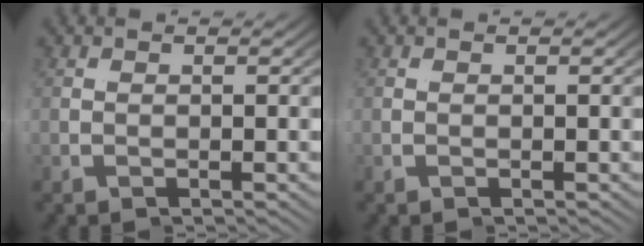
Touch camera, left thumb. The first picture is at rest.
{"total": 0.0}